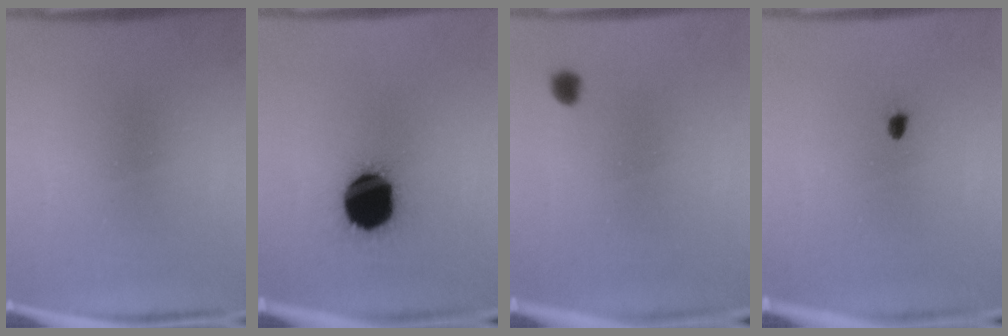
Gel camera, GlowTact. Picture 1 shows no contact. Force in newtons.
{"total": 19.9}
{"total": 1.8}
{"total": 1.0}